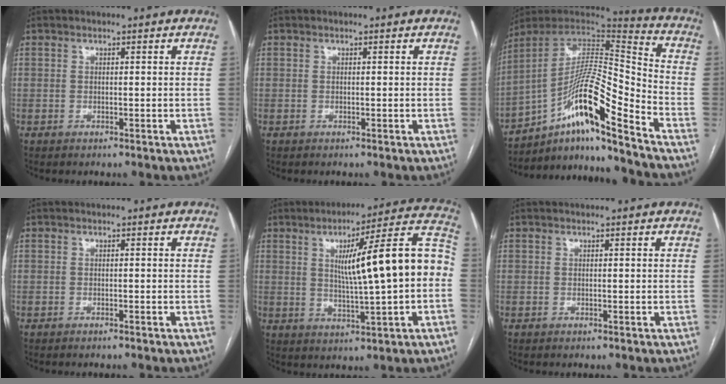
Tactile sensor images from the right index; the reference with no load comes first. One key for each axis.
{"total": 0.0}
{"total": 17.6, "fx": -10.6, "fy": 0.9, "fz": 14.0, "tx": -0.262, "ty": 0.013, "tz": -0.183}
{"total": 0.7, "fx": -0.6, "fy": -0.1, "fz": 0.2, "tx": -0.007, "ty": -0.002, "tz": -0.010}
{"total": 16.3, "fx": 0.9, "fy": 0.9, "fz": 16.3, "tx": -0.233, "ty": 0.029, "tz": 0.012}
{"total": 0.0}